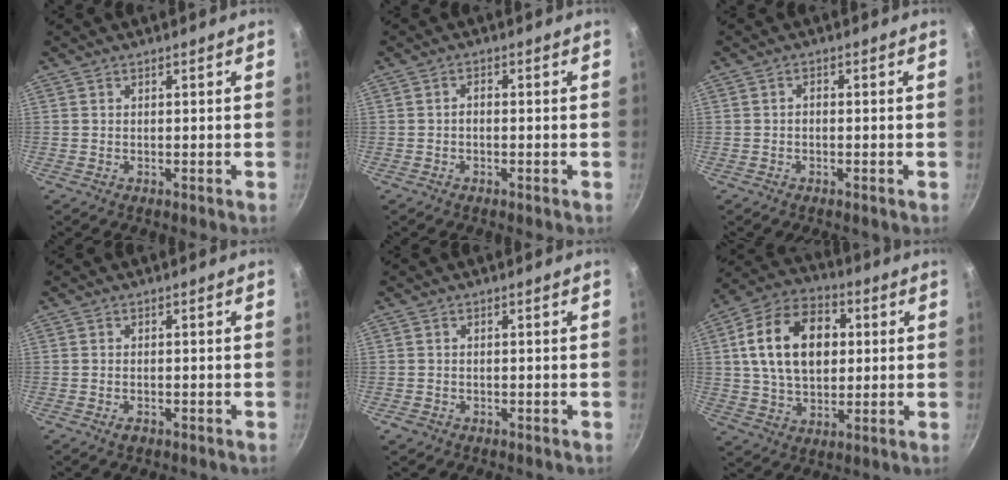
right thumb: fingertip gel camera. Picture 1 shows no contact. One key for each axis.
{"total": 1.3, "fx": -0.5, "fy": 0.7, "fz": 1.0, "tx": -0.018, "ty": 0.011, "tz": -0.010}
{"total": 1.1, "fx": -0.4, "fy": 0.6, "fz": 0.8, "tx": -0.016, "ty": 0.008, "tz": -0.007}
{"total": 1.4, "fx": -0.8, "fy": 0.8, "fz": 0.8, "tx": -0.017, "ty": 0.003, "tz": -0.012}
{"total": 1.3, "fx": -0.7, "fy": 1.0, "fz": 0.5, "tx": -0.012, "ty": 0.003, "tz": -0.007}
{"total": 17.9, "fx": 3.1, "fy": 12.0, "fz": 12.8, "tx": -0.194, "ty": 0.015, "tz": 0.042}